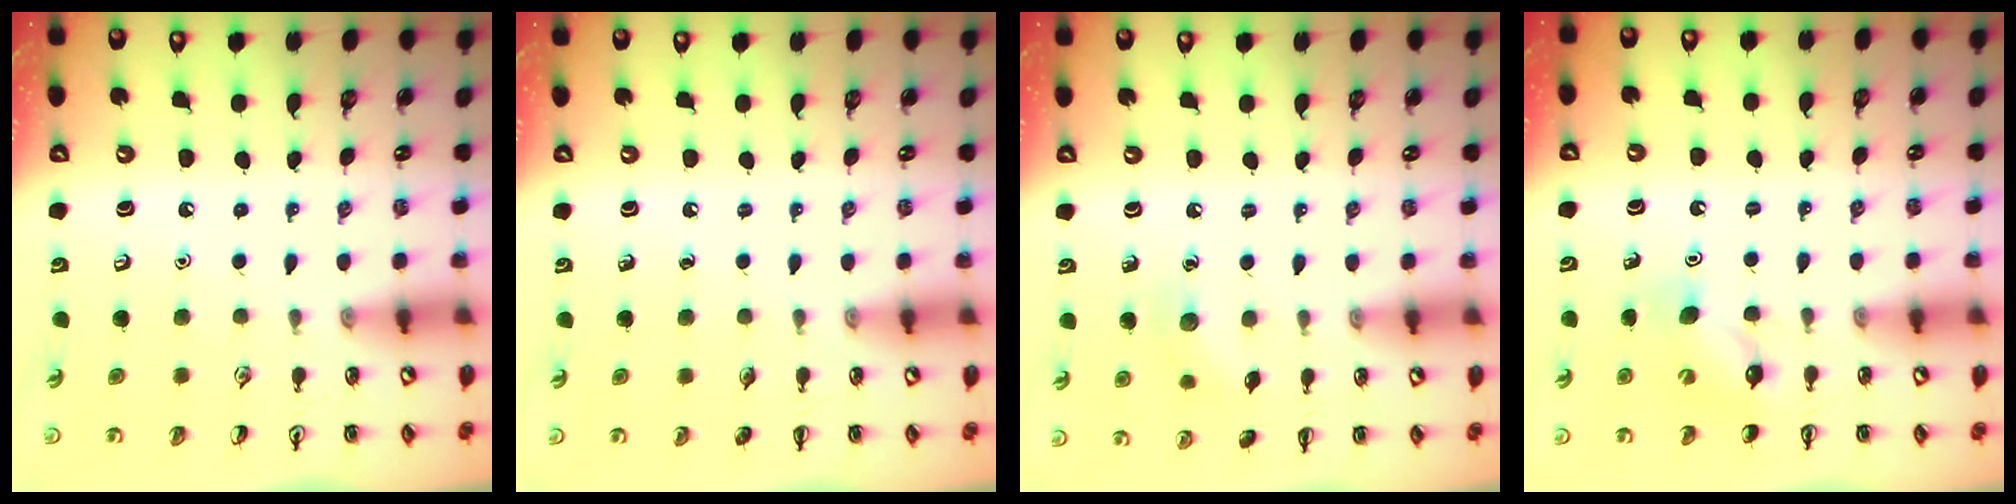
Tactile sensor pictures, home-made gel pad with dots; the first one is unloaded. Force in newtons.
{"total": 0.0}
{"total": 6.6, "press": 6.4, "slide": 1.5}
{"total": 5.9, "press": 5.8, "slide": 1.1}